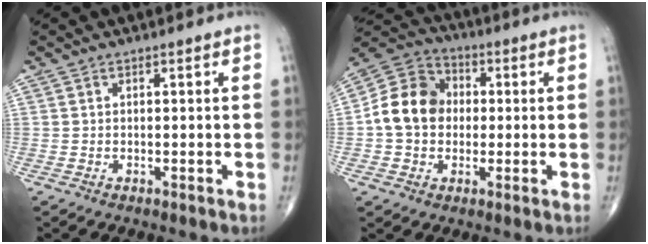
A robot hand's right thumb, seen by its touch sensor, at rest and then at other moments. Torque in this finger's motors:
{"motor_torque": [0.99, 2.42, 0.22, -0.02, 0.08]}